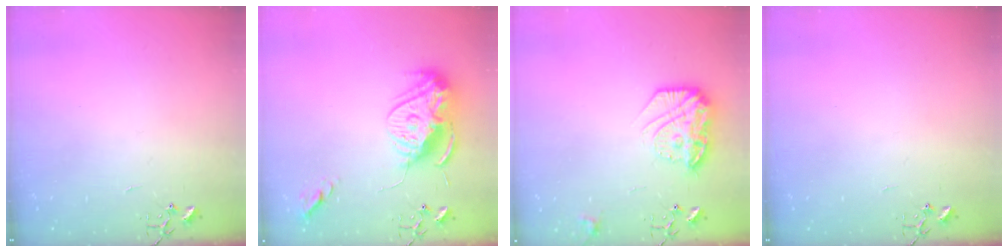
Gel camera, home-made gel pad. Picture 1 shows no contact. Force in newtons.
{"total": 16.2, "press": 16.1, "slide": 1.4}
{"total": 17.2, "press": 17.1, "slide": 1.2}
{"total": 0.0}